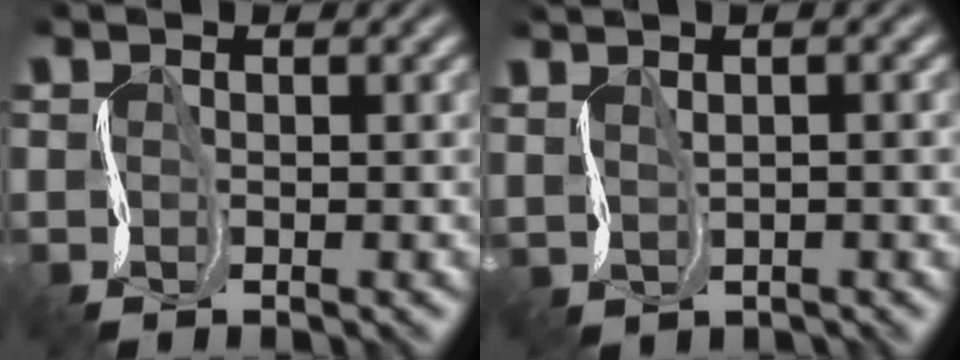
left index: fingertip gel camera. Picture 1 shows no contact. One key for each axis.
{"total": 1.4, "fx": 0.2, "fy": -1.2, "fz": -0.5, "tx": -0.001, "ty": -0.007, "tz": 0.015}